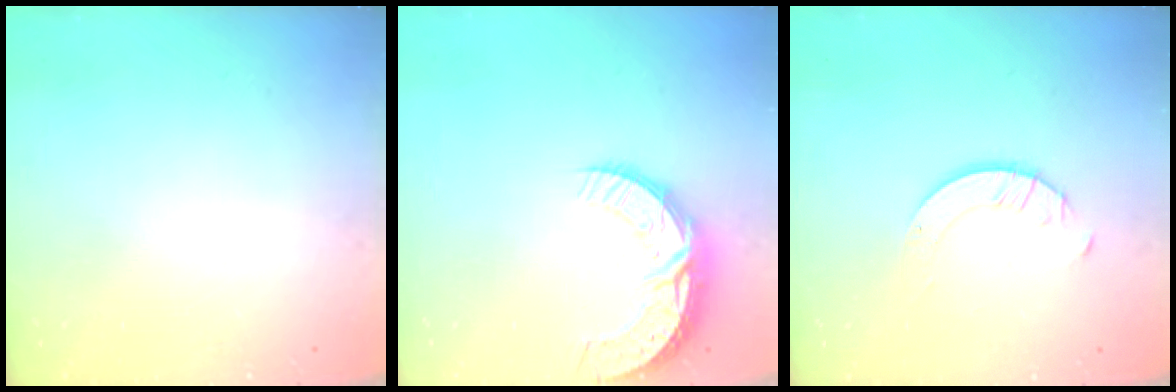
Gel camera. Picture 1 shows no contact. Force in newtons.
{"total": 10.2, "press": 10.2, "slide": 0.8}
{"total": 2.1, "press": 2.1, "slide": 0.2}